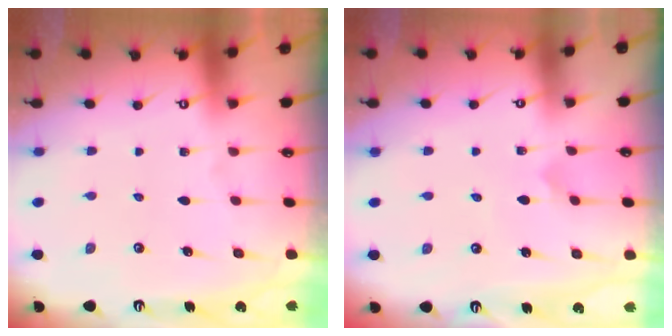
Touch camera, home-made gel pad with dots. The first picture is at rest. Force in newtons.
{"total": 1.3, "press": 1.3, "slide": 0.1}